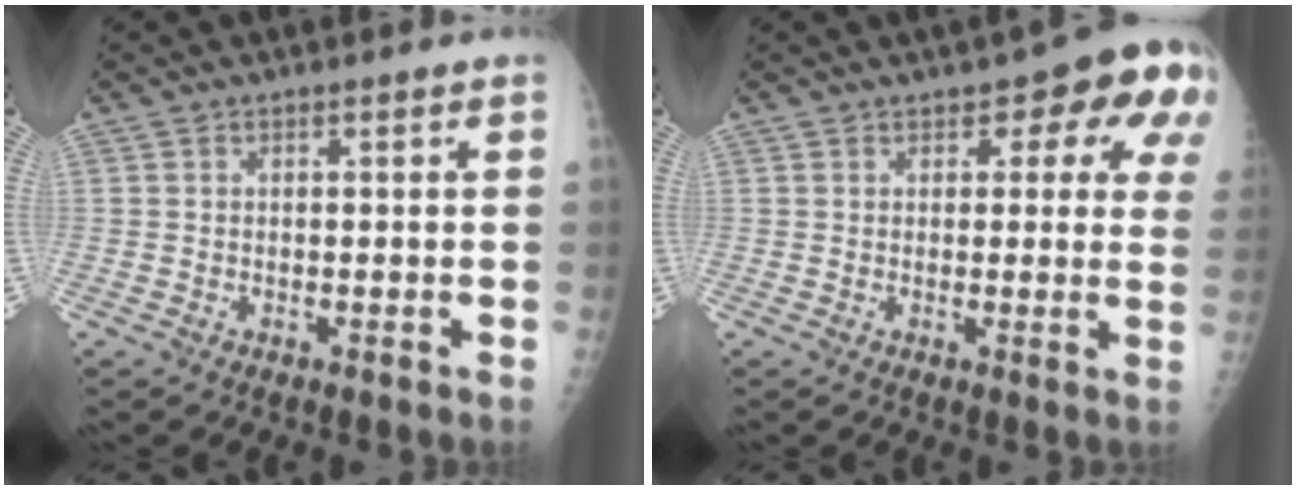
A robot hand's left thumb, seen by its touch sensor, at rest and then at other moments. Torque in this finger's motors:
{"motor_torque": [0.12, 0.55, -0.02, -0.04, 0.13]}